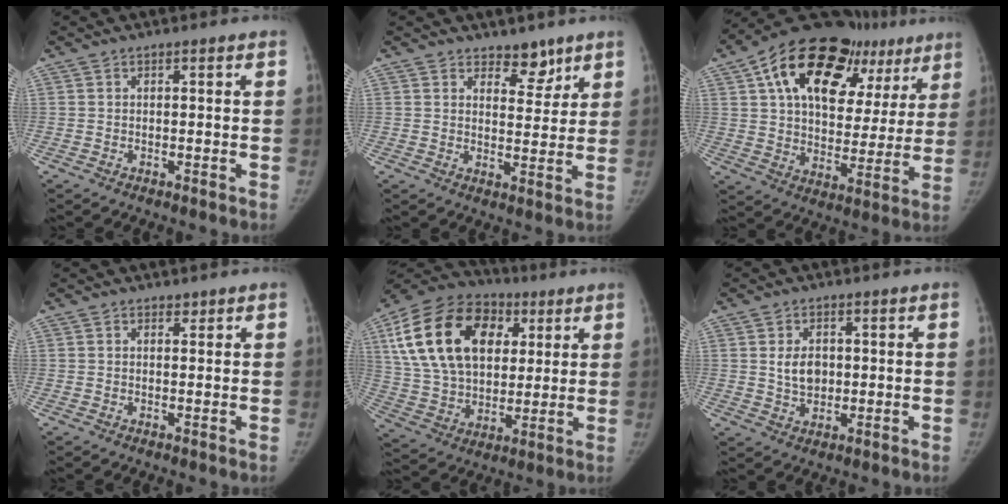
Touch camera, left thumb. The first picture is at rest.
{"total": 5.1, "force": [3.9, 2.7, 1.9], "torque": [0.009, -0.028, 0.059]}
{"total": 28.1, "force": [14.1, 16.2, 18.2], "torque": [-0.237, 0.018, 0.221]}
{"total": 0.7, "force": [0.5, 0.4, 0.0], "torque": [0.007, -0.003, 0.007]}
{"total": 25.3, "force": [8.0, 17.1, 16.9], "torque": [-0.308, 0.011, 0.141]}
{"total": 5.0, "force": [0.6, 3.7, 3.4], "torque": [-0.042, -0.005, 0.016]}